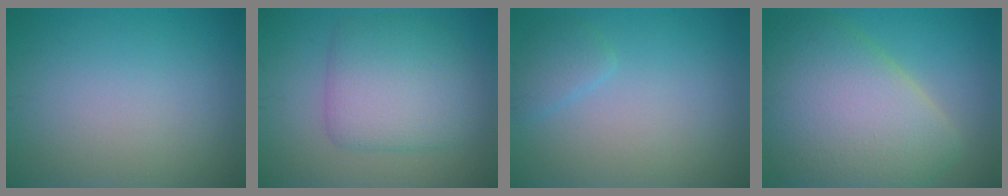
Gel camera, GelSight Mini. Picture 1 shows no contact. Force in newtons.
{"total": 5.9, "press": 5.9, "slide": 0.1}
{"total": 1.5, "press": 1.5, "slide": 0.2}
{"total": 10.9, "press": 10.9, "slide": 0.8}